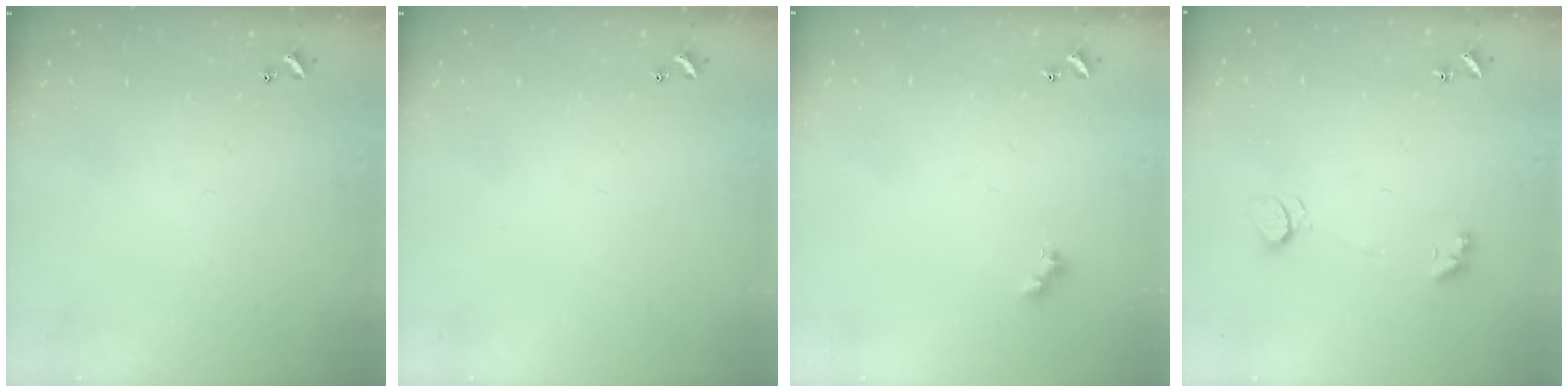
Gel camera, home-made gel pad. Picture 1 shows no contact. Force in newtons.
{"total": 0.0}
{"total": 3.0, "press": 2.9, "slide": 0.5}
{"total": 2.2, "press": 2.2, "slide": 0.4}